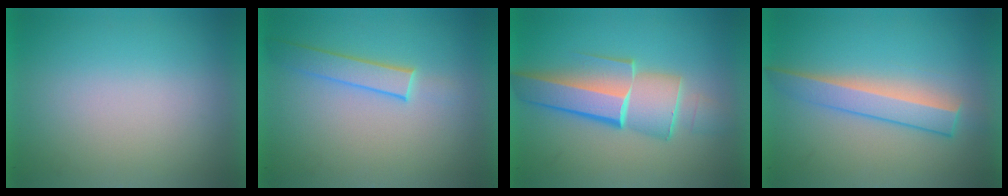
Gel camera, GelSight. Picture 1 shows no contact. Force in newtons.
{"total": 1.9}
{"total": 6.0}
{"total": 3.2}